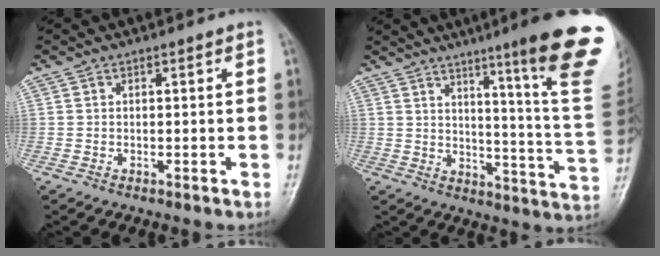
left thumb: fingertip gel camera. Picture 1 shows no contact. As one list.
[{"total": 21.5, "force": [12.7, 0.4, 17.3], "torque": [-0.206, -0.084, 0.165]}]